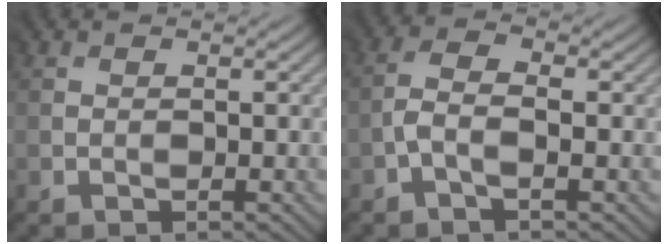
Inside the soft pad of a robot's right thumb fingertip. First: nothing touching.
{"total": 2.8, "force": [-1.0, 1.1, 2.3], "torque": [-0.055, 0.012, -0.025]}